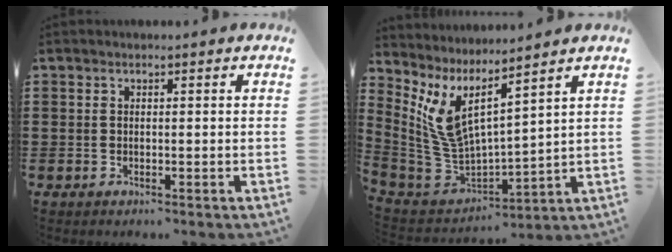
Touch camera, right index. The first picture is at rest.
{"total": 7.0, "force": [3.2, 2.4, 5.7], "torque": [-0.149, -0.057, 0.049]}